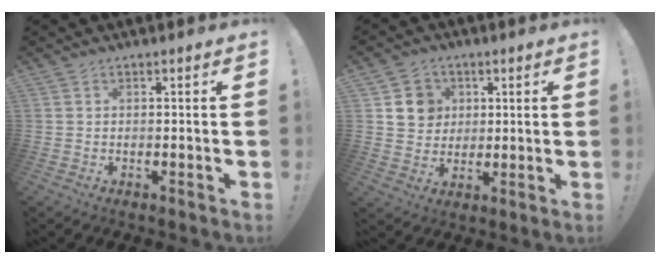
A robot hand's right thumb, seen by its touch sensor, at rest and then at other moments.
{"total": 8.7, "force": [3.1, 8.0, 1.6], "torque": [-0.011, -0.017, 0.065]}